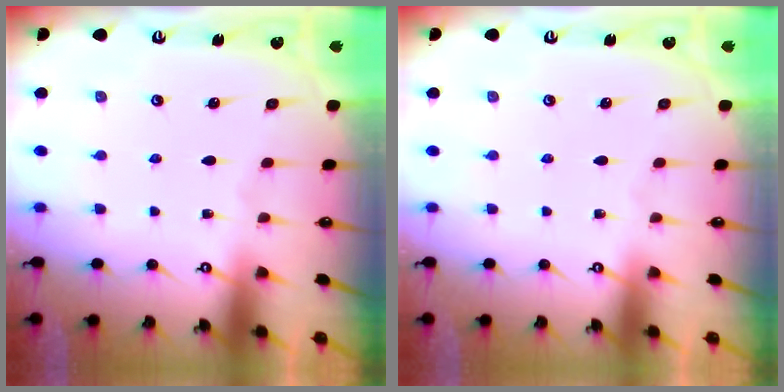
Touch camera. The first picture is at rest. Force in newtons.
{"total": 0.0}